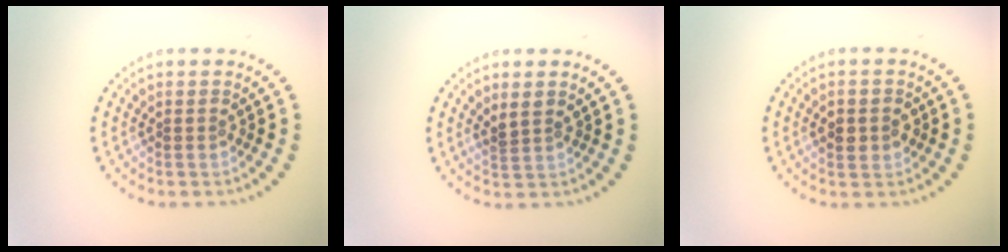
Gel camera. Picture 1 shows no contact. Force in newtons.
{"total": 1.2, "press": 1.0, "slide": 0.7}
{"total": 2.1, "press": 2.0, "slide": 0.1}